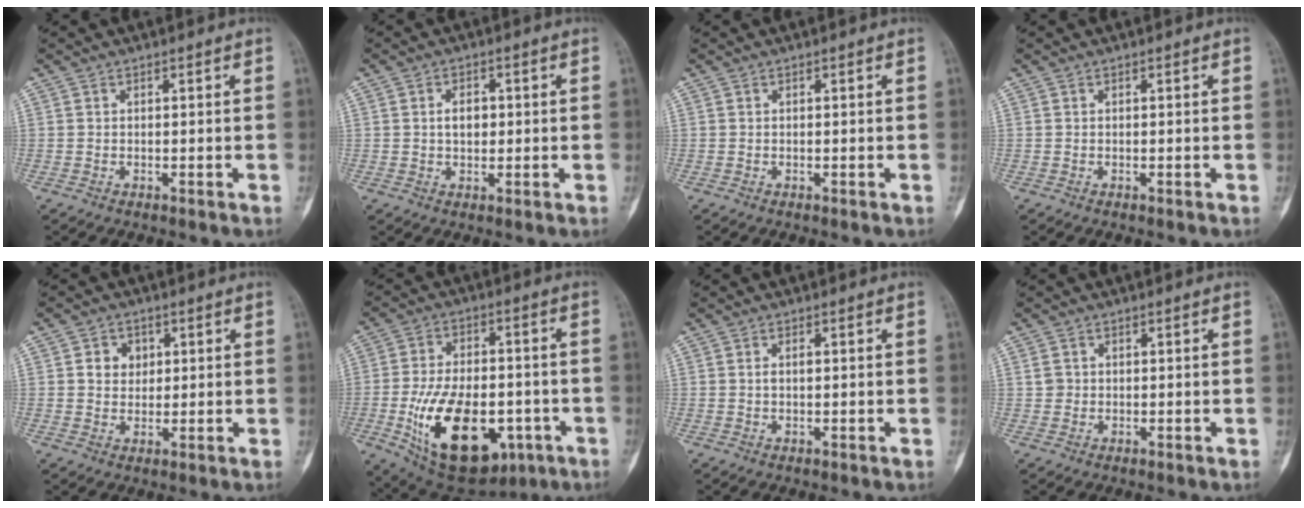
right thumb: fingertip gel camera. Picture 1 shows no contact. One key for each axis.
{"total": 3.6, "fx": 0.4, "fy": 2.4, "fz": 2.6, "tx": -0.033, "ty": 0.003, "tz": 0.007}
{"total": 0.0}
{"total": 0.0}
{"total": 4.5, "fx": 1.2, "fy": 3.8, "fz": 2.0, "tx": -0.009, "ty": -0.001, "tz": 0.018}
{"total": 22.1, "fx": -6.9, "fy": 12.3, "fz": 17.1, "tx": -0.271, "ty": 0.012, "tz": -0.084}
{"total": 1.2, "fx": 0.2, "fy": 0.6, "fz": 1.0, "tx": -0.018, "ty": 0.001, "tz": 0.003}
{"total": 1.5, "fx": 0.3, "fy": 1.4, "fz": 0.4, "tx": 0.003, "ty": 0.001, "tz": 0.007}